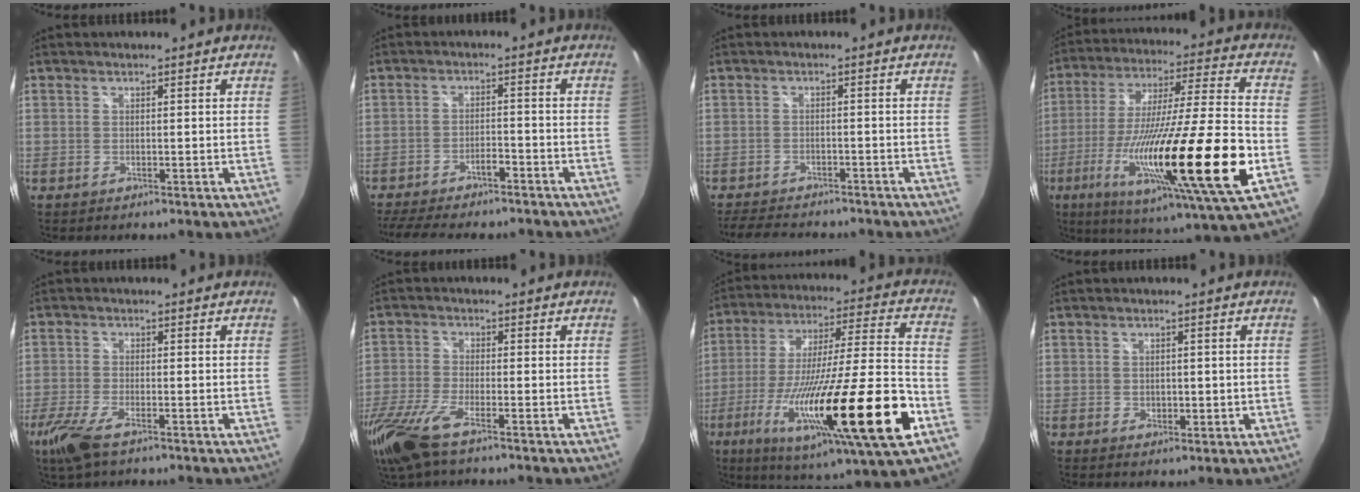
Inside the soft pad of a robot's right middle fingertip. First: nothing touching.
{"total": 11.5, "force": [-10.0, 2.5, 5.1], "torque": [-0.118, -0.006, -0.152]}
{"total": 8.0, "force": [-7.1, 2.2, 3.1], "torque": [-0.076, -0.011, -0.108]}
{"total": 27.5, "force": [-8.9, 2.1, 26.0], "torque": [-0.460, -0.059, -0.149]}
{"total": 6.7, "force": [-4.2, 1.6, 4.9], "torque": [-0.126, -0.021, -0.081]}
{"total": 11.4, "force": [-7.5, 2.6, 8.3], "torque": [-0.196, -0.046, -0.148]}
{"total": 28.9, "force": [-11.3, 2.9, 26.4], "torque": [-0.464, -0.071, -0.186]}
{"total": 2.4, "force": [-0.2, 1.6, 1.7], "torque": [-0.024, 0.001, 0.000]}